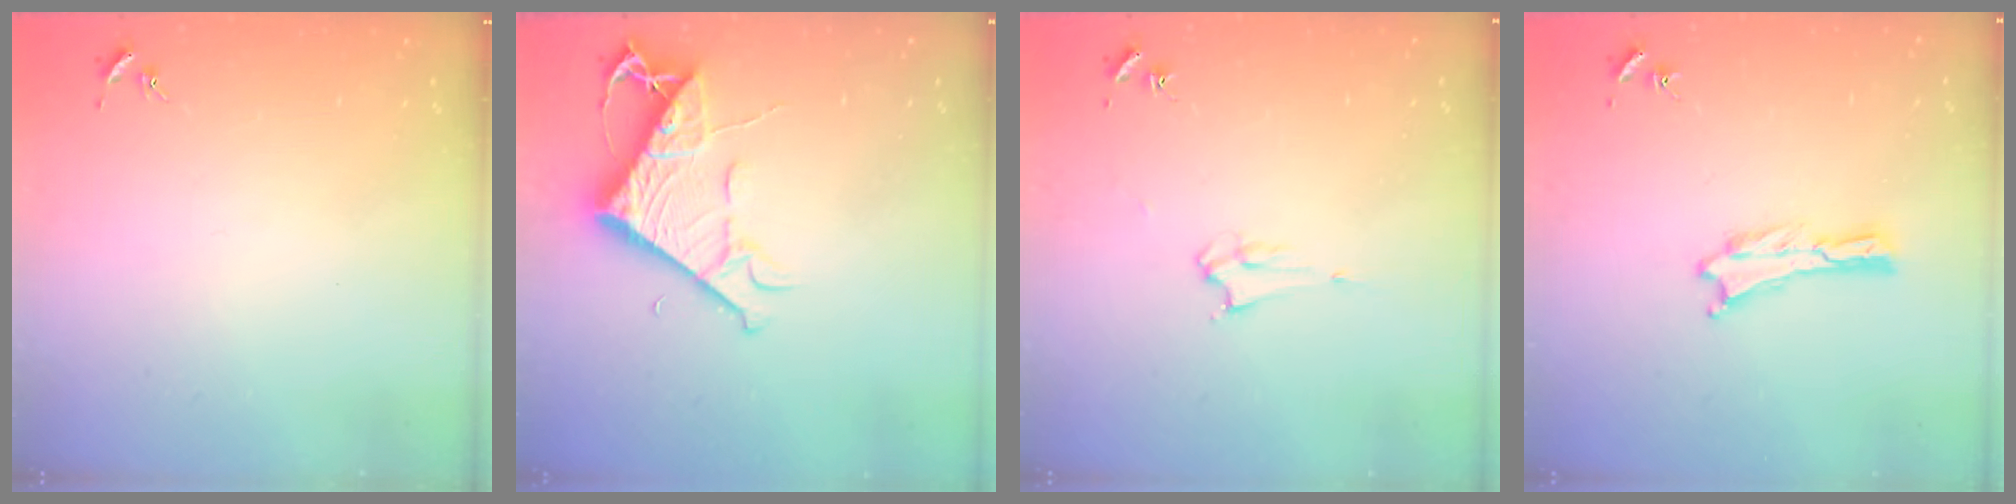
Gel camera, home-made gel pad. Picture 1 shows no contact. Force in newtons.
{"total": 8.0, "press": 7.9, "slide": 0.8}
{"total": 2.1, "press": 2.1, "slide": 0.2}
{"total": 0.0}